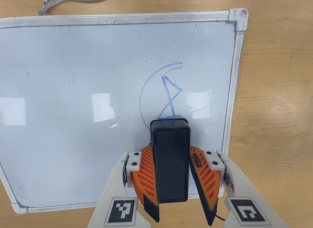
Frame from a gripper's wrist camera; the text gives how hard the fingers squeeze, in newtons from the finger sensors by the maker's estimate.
{"total": 7.4, "left": 8.3, "right": 6.6}